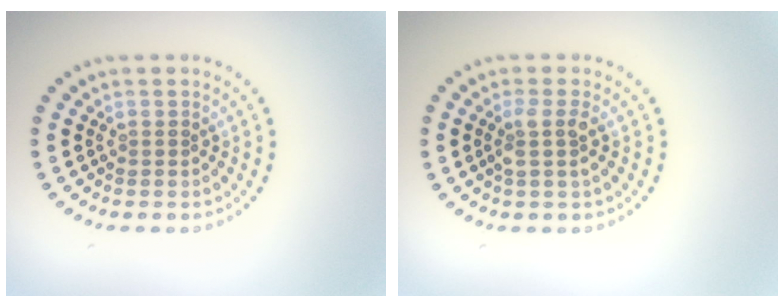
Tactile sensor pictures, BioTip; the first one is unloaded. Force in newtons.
{"total": 1.9, "press": 1.5, "slide": 1.2}